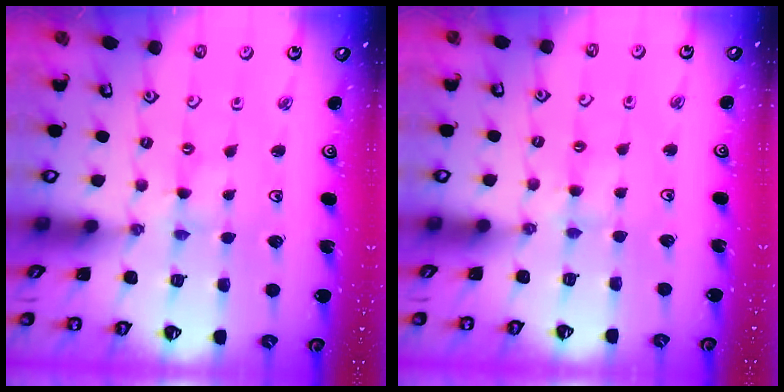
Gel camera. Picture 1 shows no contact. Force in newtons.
{"total": 3.9, "press": 3.9, "slide": 0.5}